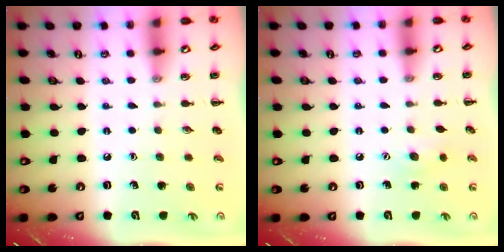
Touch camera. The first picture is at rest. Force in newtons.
{"total": 6.5, "press": 6.4, "slide": 1.1}